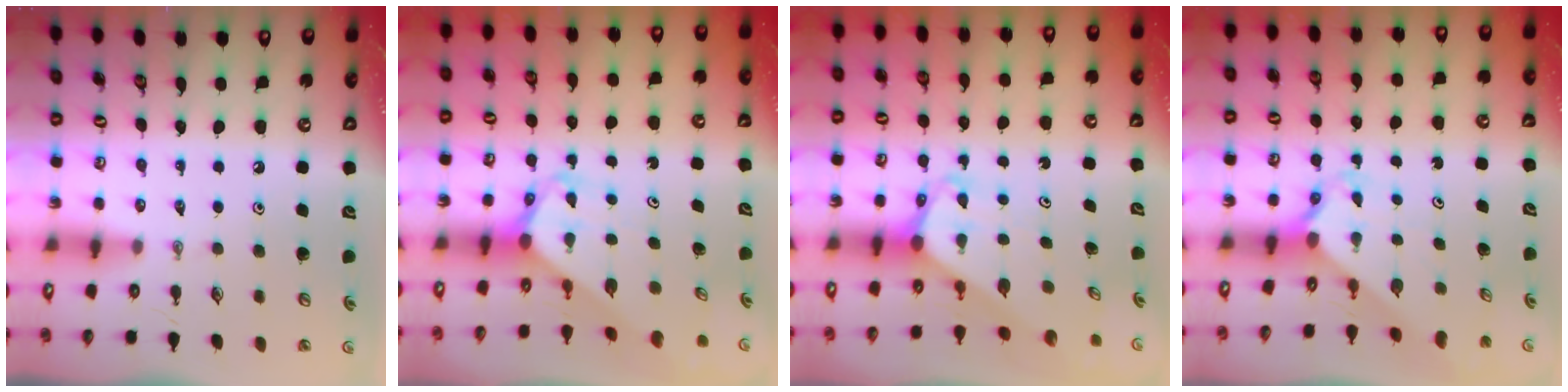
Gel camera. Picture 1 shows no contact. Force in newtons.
{"total": 2.7, "press": 2.7, "slide": 0.1}
{"total": 2.5, "press": 2.5, "slide": 0.1}
{"total": 2.3, "press": 2.3, "slide": 0.2}